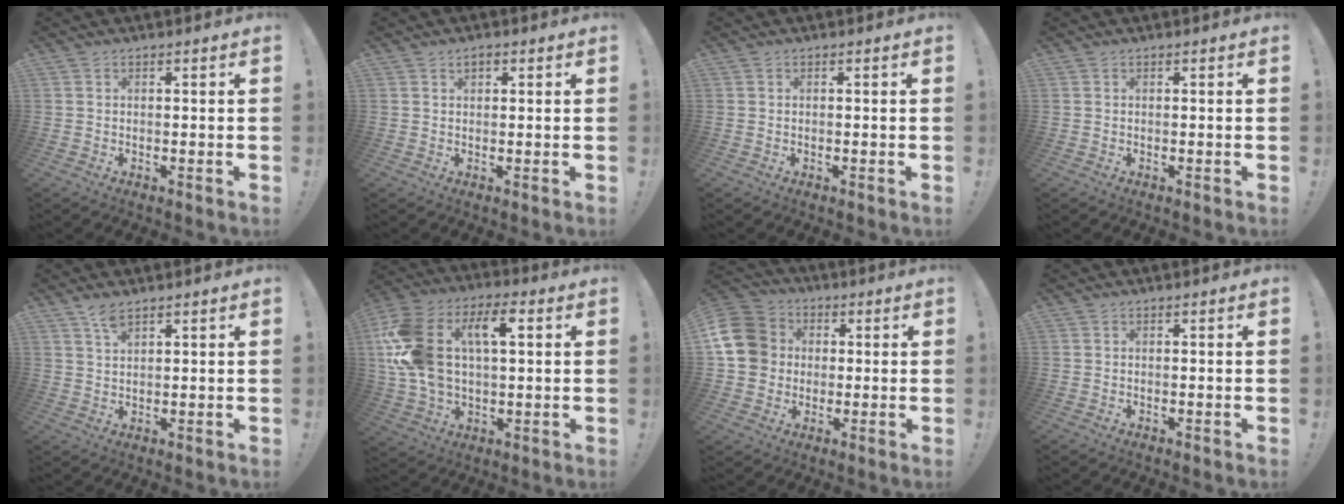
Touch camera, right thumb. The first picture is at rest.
{"total": 1.7, "force": [0.9, 1.0, 1.0], "torque": [-0.018, 0.003, 0.016]}
{"total": 0.0}
{"total": 0.0}
{"total": 3.9, "force": [2.7, 1.2, 2.5], "torque": [-0.045, -0.012, 0.047]}
{"total": 19.6, "force": [4.3, 12.2, 14.7], "torque": [-0.300, 0.004, 0.072]}
{"total": 14.7, "force": [1.7, 12.9, 6.8], "torque": [-0.116, 0.007, 0.039]}
{"total": 0.0}